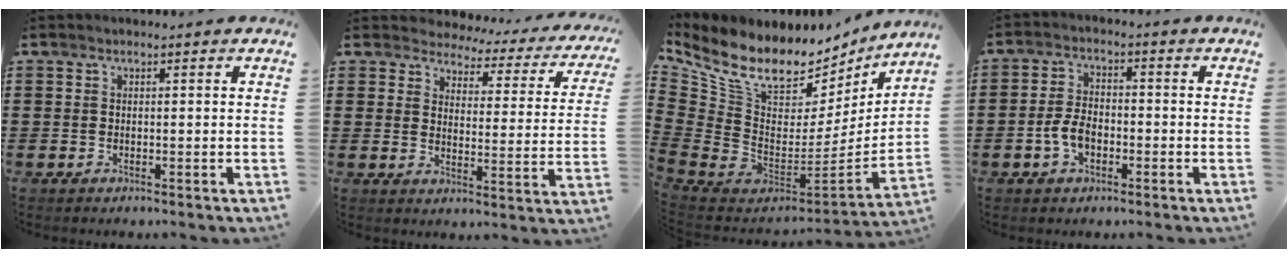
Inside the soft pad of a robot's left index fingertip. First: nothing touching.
{"total": 2.8, "force": [2.7, 0.7, 0.0], "torque": [-0.023, -0.022, 0.039]}
{"total": 11.6, "force": [8.3, 5.9, 5.6], "torque": [-0.152, -0.067, 0.149]}
{"total": 4.7, "force": [-1.5, 2.7, 3.6], "torque": [-0.091, -0.002, -0.034]}